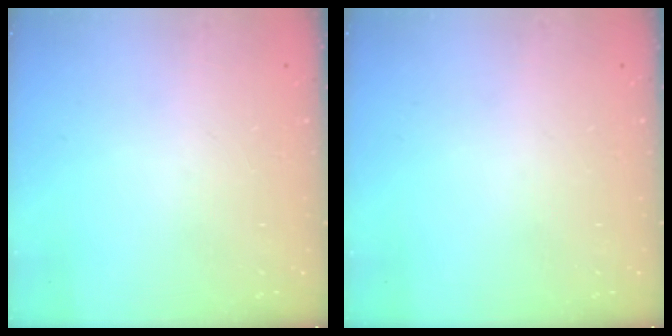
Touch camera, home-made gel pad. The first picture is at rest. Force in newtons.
{"total": 0.0}